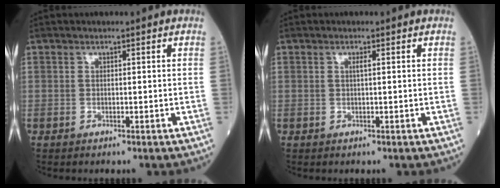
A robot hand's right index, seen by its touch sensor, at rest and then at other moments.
{"total": 0.7, "force": [0.2, 0.0, 0.7], "torque": [-0.015, 0.001, 0.003]}